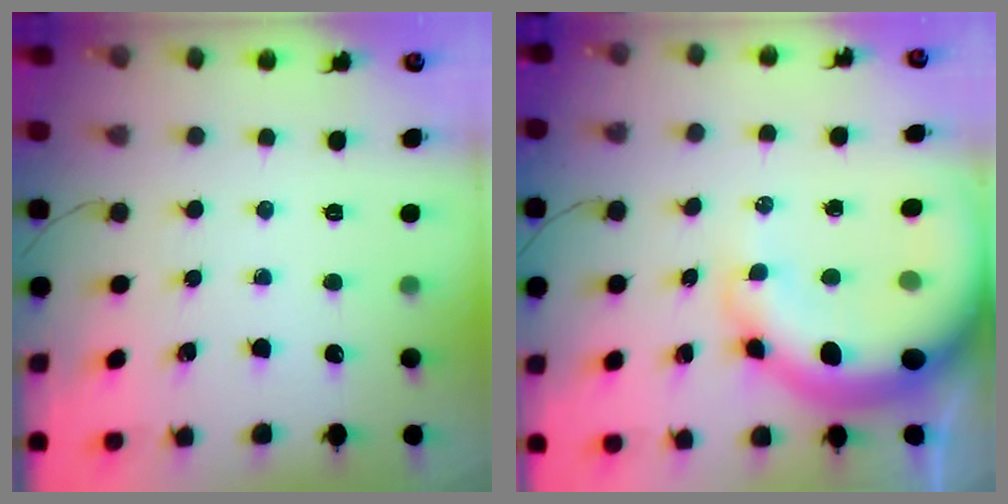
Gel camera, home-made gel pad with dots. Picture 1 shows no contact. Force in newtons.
{"total": 16.2, "press": 15.5, "slide": 4.6}